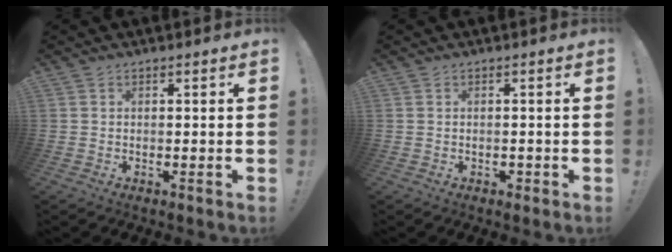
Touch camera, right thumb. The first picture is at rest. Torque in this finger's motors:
{"motor_torque": [0.07, -0.28, -0.14, 0.06, -0.03]}